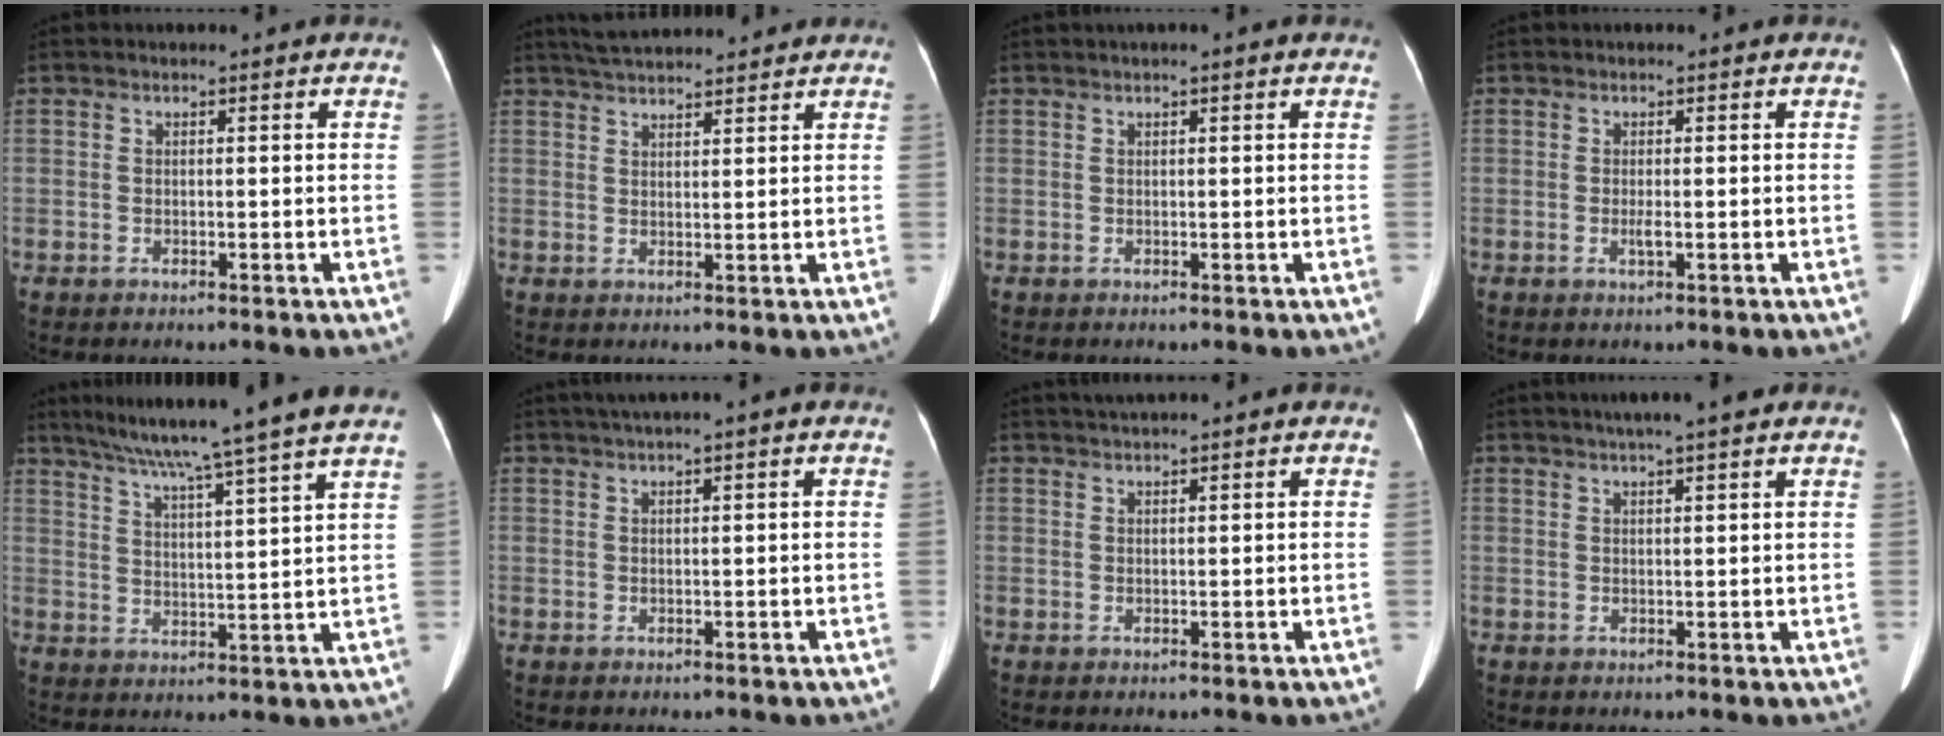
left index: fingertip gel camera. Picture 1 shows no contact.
{"total": 9.6, "force": [8.9, 1.2, 3.6], "torque": [-0.063, 0.035, 0.133]}
{"total": 1.3, "force": [0.9, -0.1, 1.0], "torque": [-0.017, 0.012, 0.014]}
{"total": 1.1, "force": [-0.2, 0.1, 1.0], "torque": [-0.022, -0.003, -0.002]}
{"total": 16.4, "force": [13.7, -2.7, 8.6], "torque": [-0.141, -0.014, 0.188]}
{"total": 3.6, "force": [2.5, -0.5, 2.5], "torque": [-0.044, 0.024, 0.045]}
{"total": 2.7, "force": [2.3, -0.3, 1.3], "torque": [-0.017, 0.027, 0.041]}
{"total": 6.1, "force": [4.8, 0.1, 3.8], "torque": [-0.056, 0.025, 0.068]}